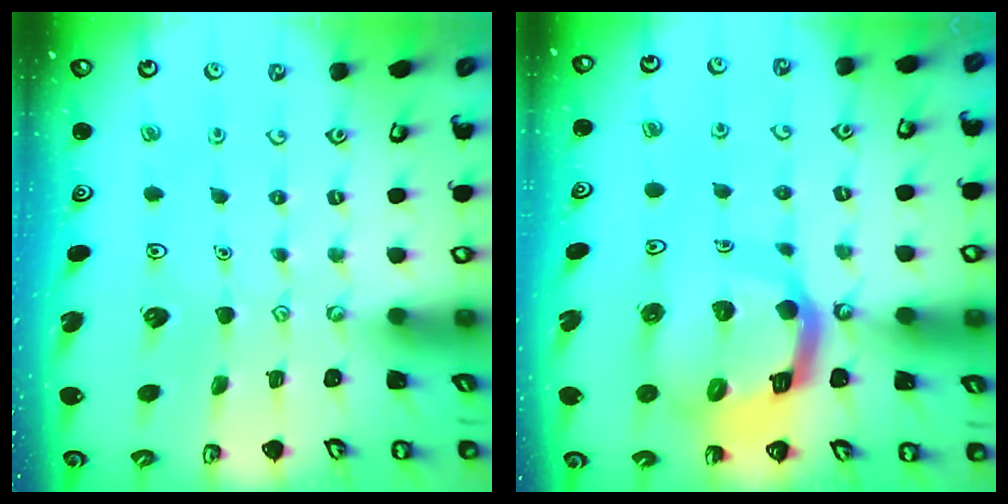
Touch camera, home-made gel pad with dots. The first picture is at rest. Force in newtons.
{"total": 16.1, "press": 15.9, "slide": 2.0}